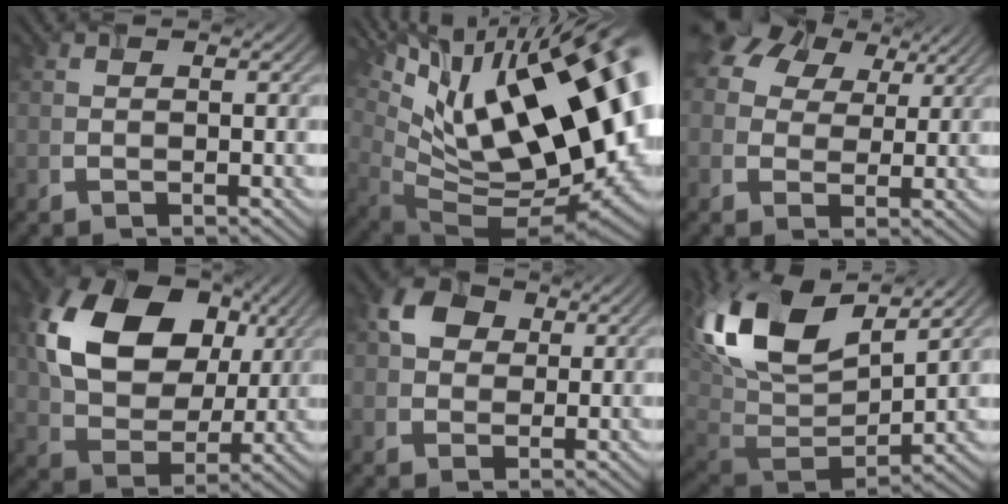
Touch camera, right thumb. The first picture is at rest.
{"total": 20.7, "force": [7.1, 8.9, 17.2], "torque": [-0.271, 0.030, 0.140]}
{"total": 9.3, "force": [5.1, 6.0, 5.0], "torque": [-0.117, 0.026, 0.088]}
{"total": 15.1, "force": [4.8, 10.8, 9.3], "torque": [-0.200, 0.013, 0.090]}
{"total": 4.1, "force": [1.0, 3.4, 2.0], "torque": [-0.040, 0.012, 0.018]}
{"total": 16.7, "force": [6.9, 9.0, 12.3], "torque": [-0.288, 0.035, 0.129]}